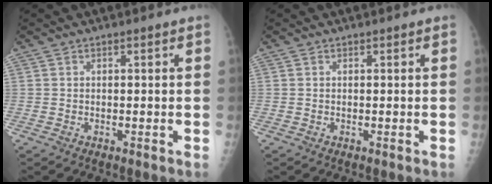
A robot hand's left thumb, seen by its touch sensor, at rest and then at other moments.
{"total": 0.0}